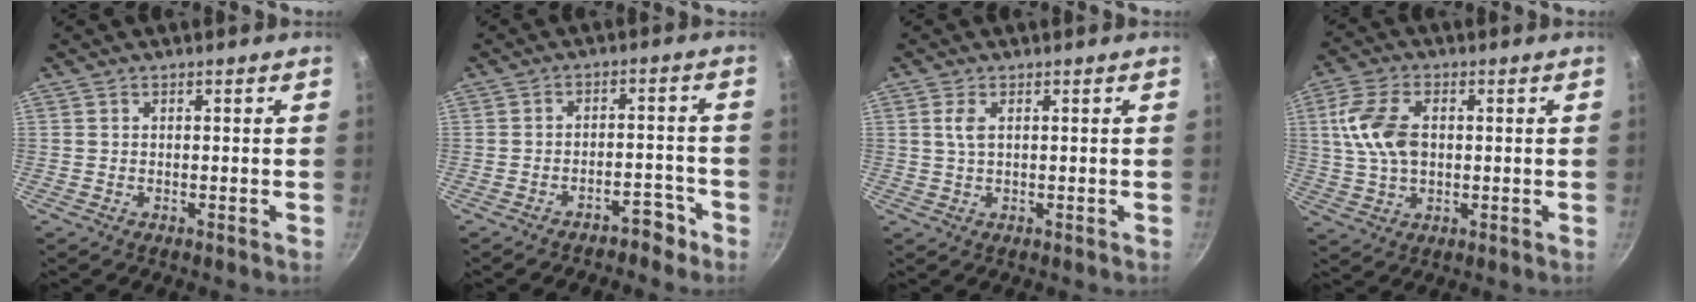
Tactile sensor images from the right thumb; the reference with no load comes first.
{"total": 4.7, "force": [-3.6, 2.0, 2.2], "torque": [-0.009, 0.051, -0.041]}
{"total": 2.4, "force": [0.8, 1.1, 2.1], "torque": [-0.043, -0.002, 0.017]}
{"total": 10.5, "force": [1.6, 6.6, 8.1], "torque": [-0.152, 0.009, 0.027]}